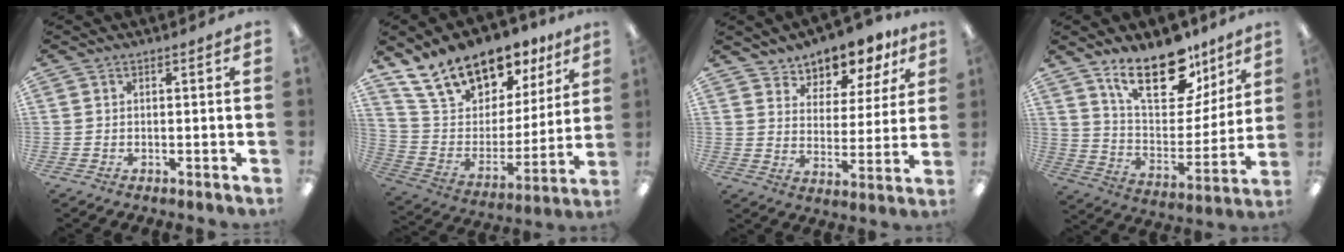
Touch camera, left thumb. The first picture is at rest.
{"total": 18.4, "force": [14.3, 9.3, 6.9], "torque": [-0.131, -0.095, 0.259]}
{"total": 8.5, "force": [7.7, 3.4, 0.9], "torque": [-0.020, -0.072, 0.138]}
{"total": 21.4, "force": [14.2, 10.0, 12.5], "torque": [-0.188, -0.082, 0.245]}